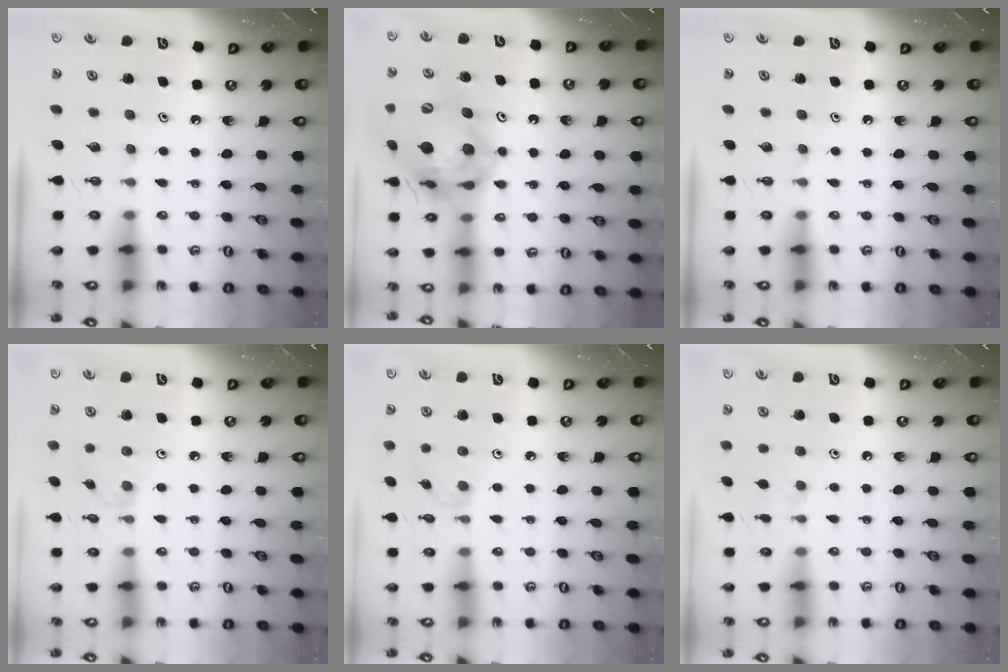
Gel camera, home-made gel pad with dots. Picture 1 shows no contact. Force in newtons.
{"total": 20.7, "press": 20.5, "slide": 2.6}
{"total": 0.0}
{"total": 2.5, "press": 2.5, "slide": 0.5}
{"total": 2.5, "press": 2.5, "slide": 0.5}
{"total": 5.4, "press": 5.4, "slide": 0.7}